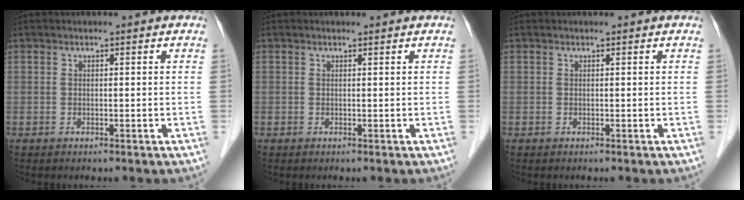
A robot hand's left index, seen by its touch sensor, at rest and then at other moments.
{"total": 0.0}
{"total": 0.0}